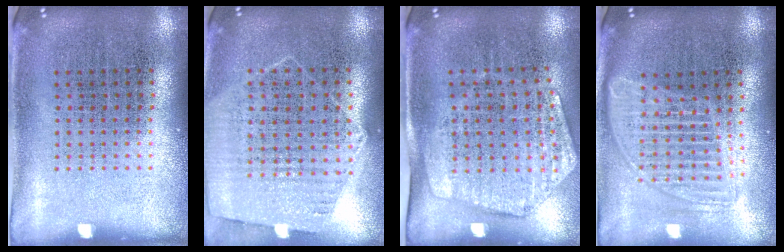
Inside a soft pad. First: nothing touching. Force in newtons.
{"total": 1.2, "press": 1.1, "slide": 0.4}
{"total": 1.9, "press": 1.6, "slide": 1.0}
{"total": 1.7, "press": 1.4, "slide": 0.9}